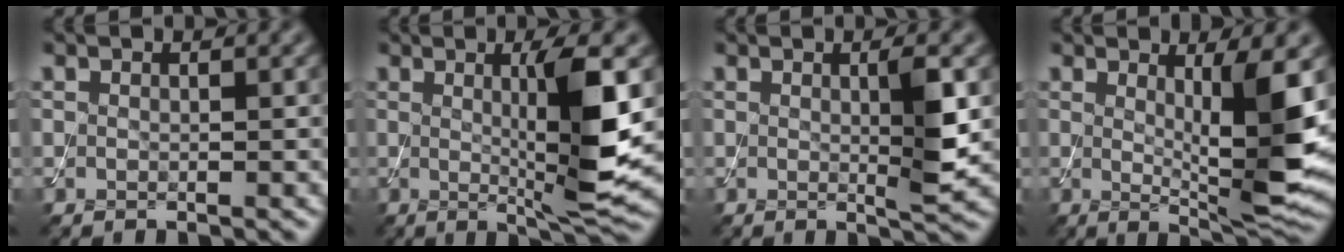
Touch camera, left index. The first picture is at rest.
{"total": 7.4, "force": [0.5, 1.1, 7.3], "torque": [-0.114, -0.011, 0.017]}
{"total": 3.1, "force": [0.3, 0.3, 3.1], "torque": [-0.050, -0.008, 0.005]}
{"total": 7.3, "force": [1.0, 1.3, 7.1], "torque": [-0.104, -0.024, 0.023]}